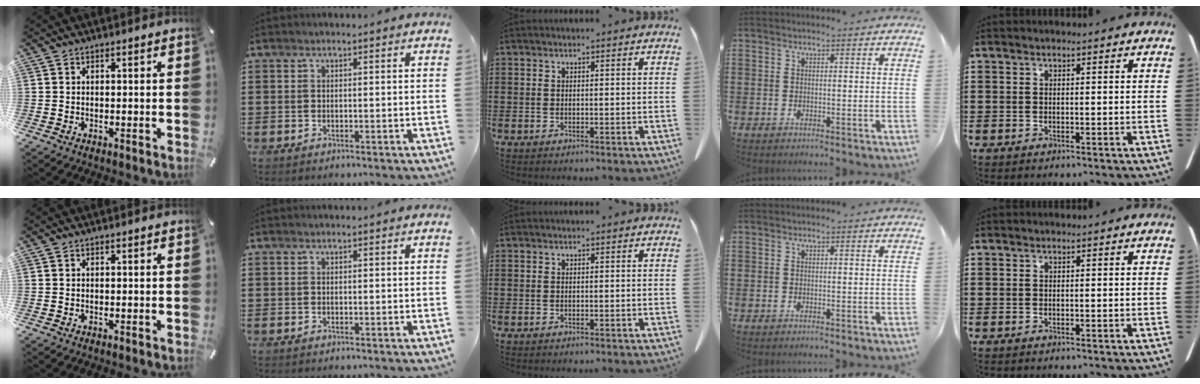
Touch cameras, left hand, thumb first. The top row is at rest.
{}